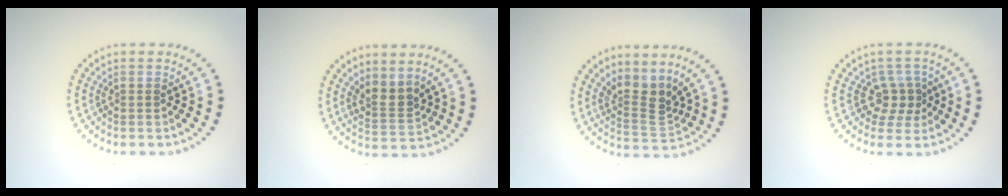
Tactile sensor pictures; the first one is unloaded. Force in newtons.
{"total": 2.5, "press": 1.9, "slide": 1.6}
{"total": 3.2, "press": 2.2, "slide": 2.4}
{"total": 2.3, "press": 1.8, "slide": 1.5}